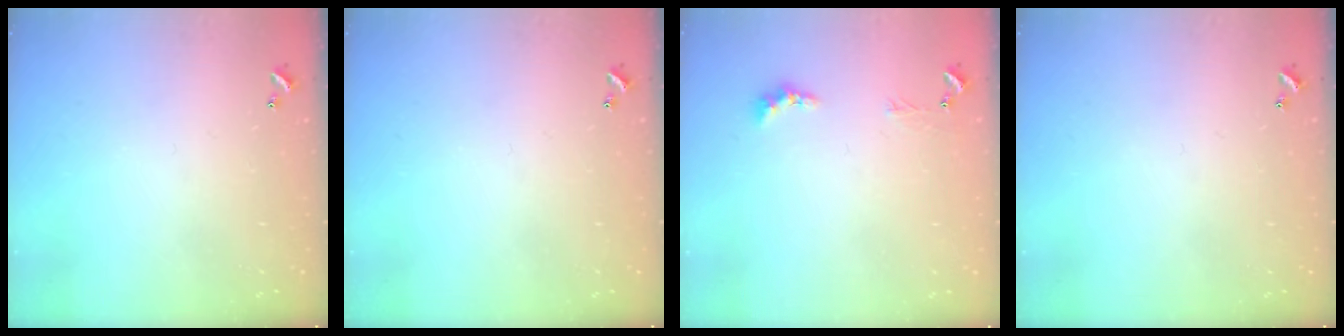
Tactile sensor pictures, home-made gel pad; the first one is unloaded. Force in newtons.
{"total": 0.0}
{"total": 1.3, "press": 1.1, "slide": 0.5}
{"total": 0.0}